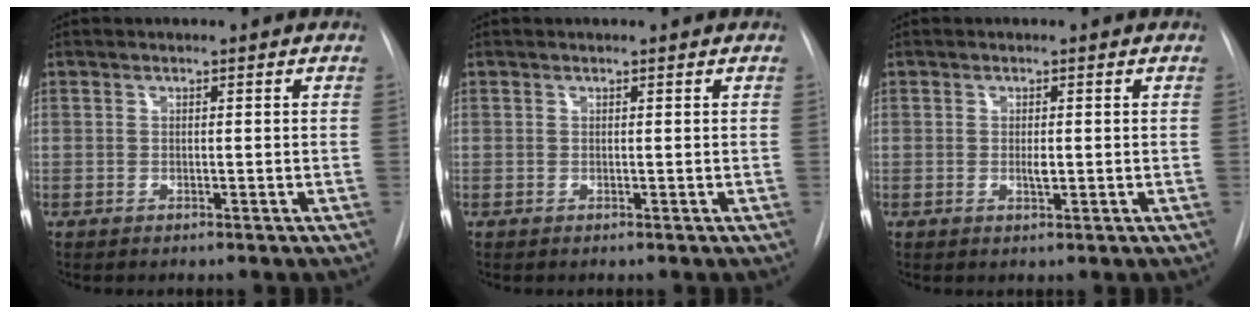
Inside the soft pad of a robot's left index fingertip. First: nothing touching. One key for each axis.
{"total": 0.9, "fx": 0.9, "fy": -0.1, "fz": 0.2, "tx": -0.007, "ty": 0.005, "tz": 0.010}
{"total": 1.2, "fx": -0.1, "fy": 0.3, "fz": 1.1, "tx": -0.019, "ty": -0.005, "tz": -0.001}